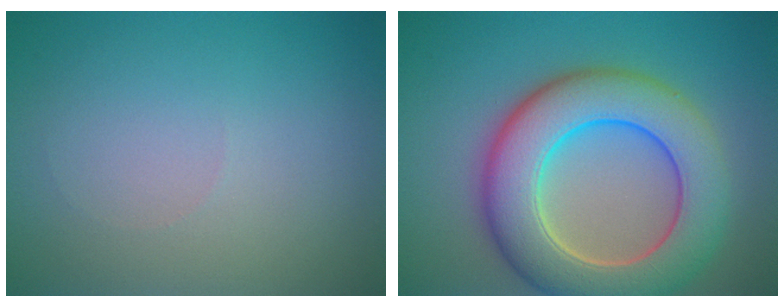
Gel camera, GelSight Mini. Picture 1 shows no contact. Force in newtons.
{"total": 10.2, "press": 10.2, "slide": 0.7}